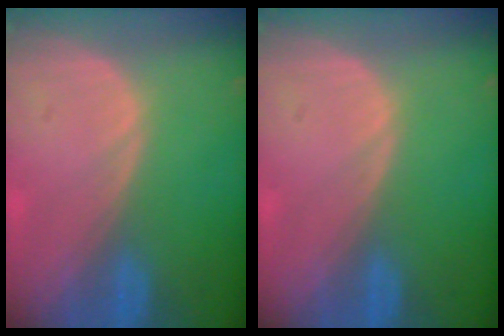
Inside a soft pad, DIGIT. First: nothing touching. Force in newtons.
{"total": 0.0}